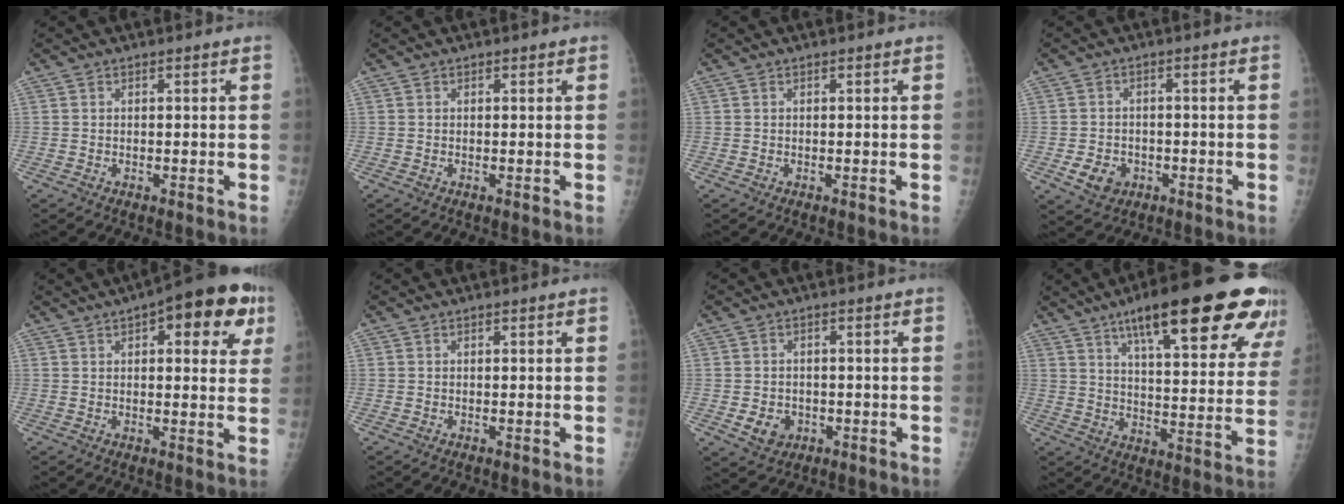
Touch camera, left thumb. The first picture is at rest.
{"total": 0.0}
{"total": 0.0}
{"total": 4.9, "force": [-1.9, 4.0, 2.0], "torque": [-0.022, 0.005, -0.024]}
{"total": 14.9, "force": [6.4, 6.3, 11.9], "torque": [-0.109, 0.000, 0.071]}
{"total": 0.0}
{"total": 4.3, "force": [-1.3, 3.7, 1.8], "torque": [-0.016, 0.002, -0.011]}
{"total": 26.7, "force": [15.9, 6.6, 20.4], "torque": [-0.258, -0.036, 0.223]}